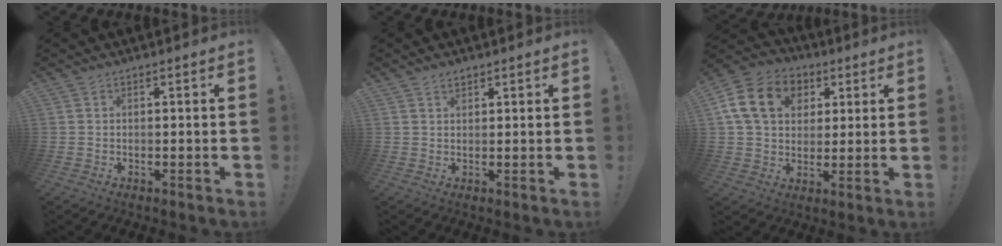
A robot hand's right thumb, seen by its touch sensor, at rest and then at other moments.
{"total": 1.7, "force": [1.4, 0.7, 0.6], "torque": [-0.001, -0.010, 0.024]}
{"total": 17.2, "force": [5.2, 13.1, 9.8], "torque": [-0.147, -0.006, 0.101]}